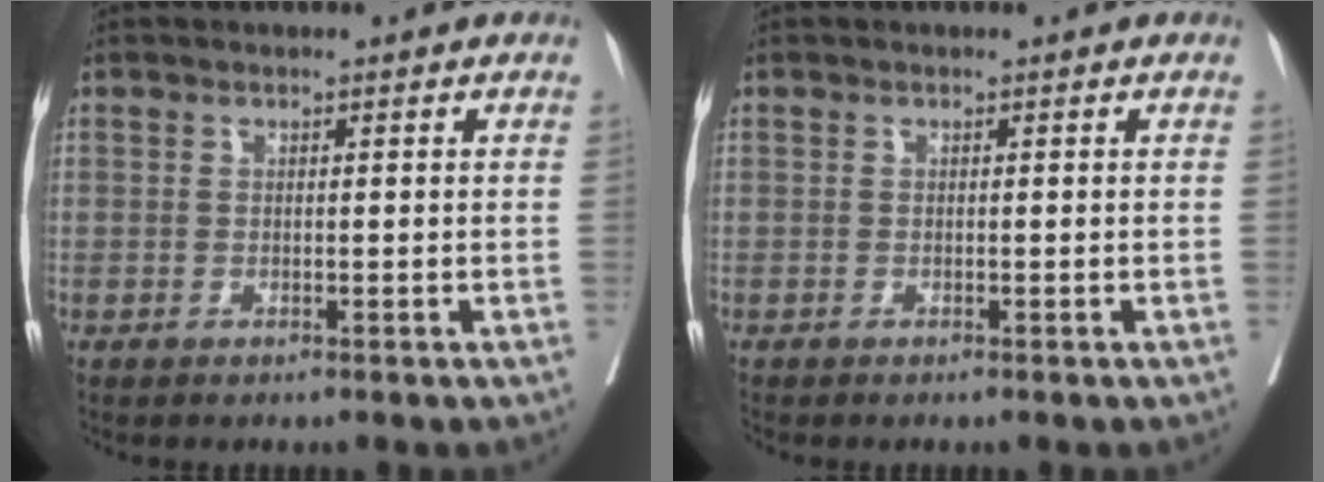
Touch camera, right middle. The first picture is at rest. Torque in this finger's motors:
{"motor_torque": [0.60, -0.57, 0.04, 0.04]}